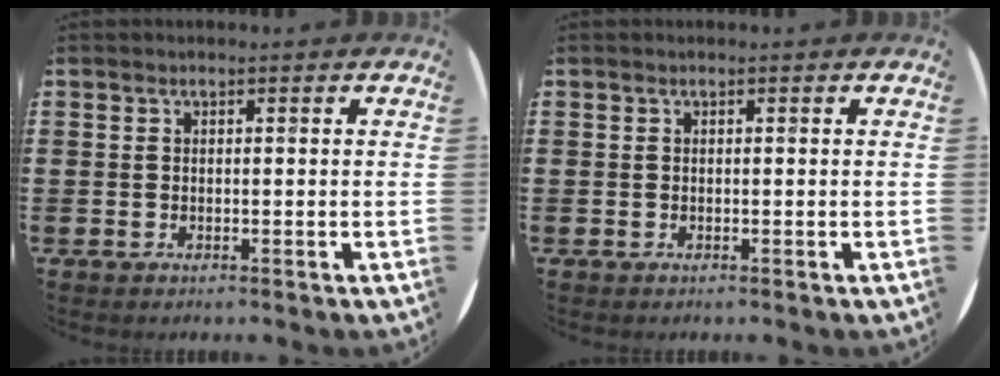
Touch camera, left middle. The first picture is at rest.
{"total": 0.0}